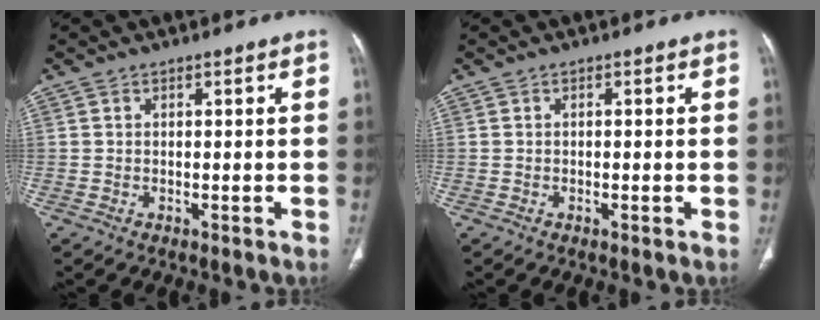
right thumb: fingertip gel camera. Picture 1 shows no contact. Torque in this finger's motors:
{"motor_torque": [3.64, 1.37, 0.06, -0.55, -0.02]}